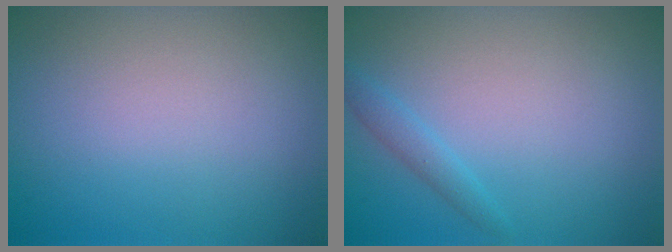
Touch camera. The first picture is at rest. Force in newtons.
{"total": 1.3, "press": 1.3, "slide": 0.1}